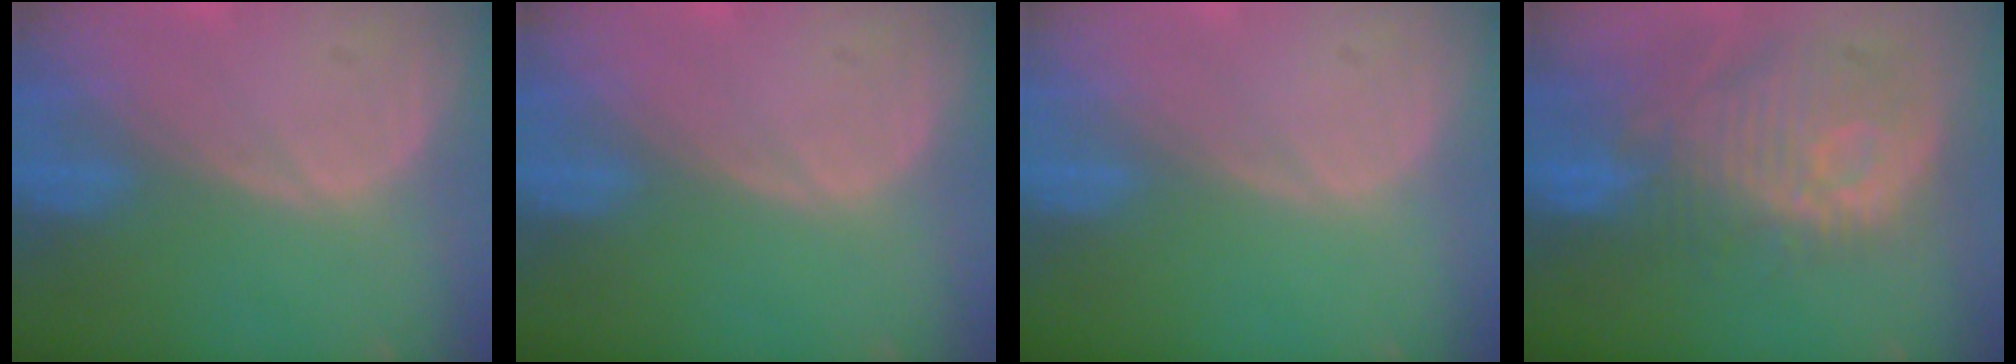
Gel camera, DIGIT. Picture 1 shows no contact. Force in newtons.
{"total": 0.0}
{"total": 0.0}
{"total": 11.6, "press": 10.7, "slide": 4.4}